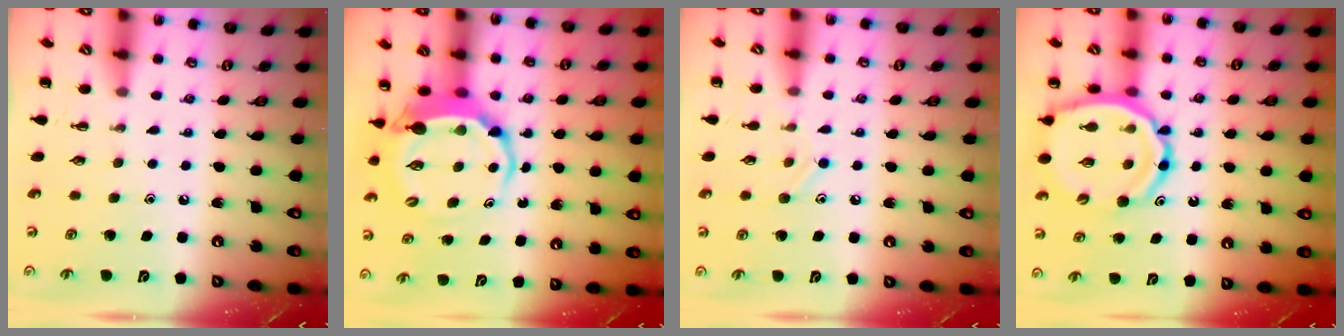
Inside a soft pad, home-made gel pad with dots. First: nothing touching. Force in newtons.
{"total": 6.5, "press": 6.4, "slide": 1.0}
{"total": 9.0, "press": 8.7, "slide": 2.6}
{"total": 16.2, "press": 15.9, "slide": 3.5}